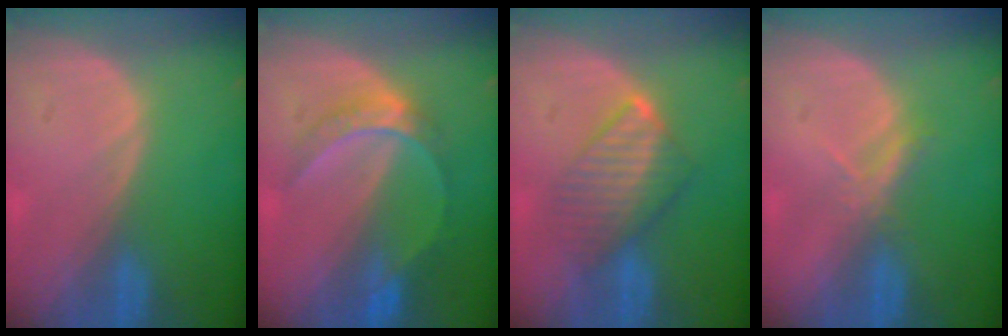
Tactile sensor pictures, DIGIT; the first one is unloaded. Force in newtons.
{"total": 6.3, "press": 5.4, "slide": 3.2}
{"total": 6.4, "press": 6.4, "slide": 0.8}
{"total": 2.3, "press": 2.1, "slide": 0.9}